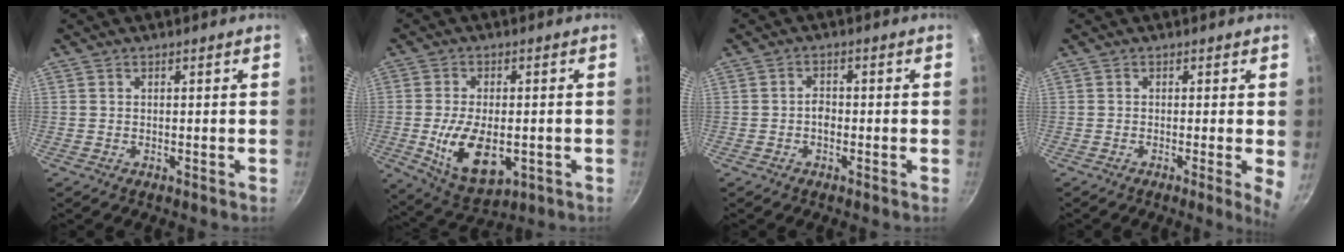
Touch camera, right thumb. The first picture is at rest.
{"total": 12.5, "force": [-2.5, 6.8, 10.2], "torque": [-0.172, -0.005, -0.029]}
{"total": 2.0, "force": [-0.8, 1.2, 1.4], "torque": [-0.018, 0.012, -0.016]}
{"total": 3.7, "force": [-0.3, 0.3, 3.7], "torque": [-0.045, -0.008, -0.009]}